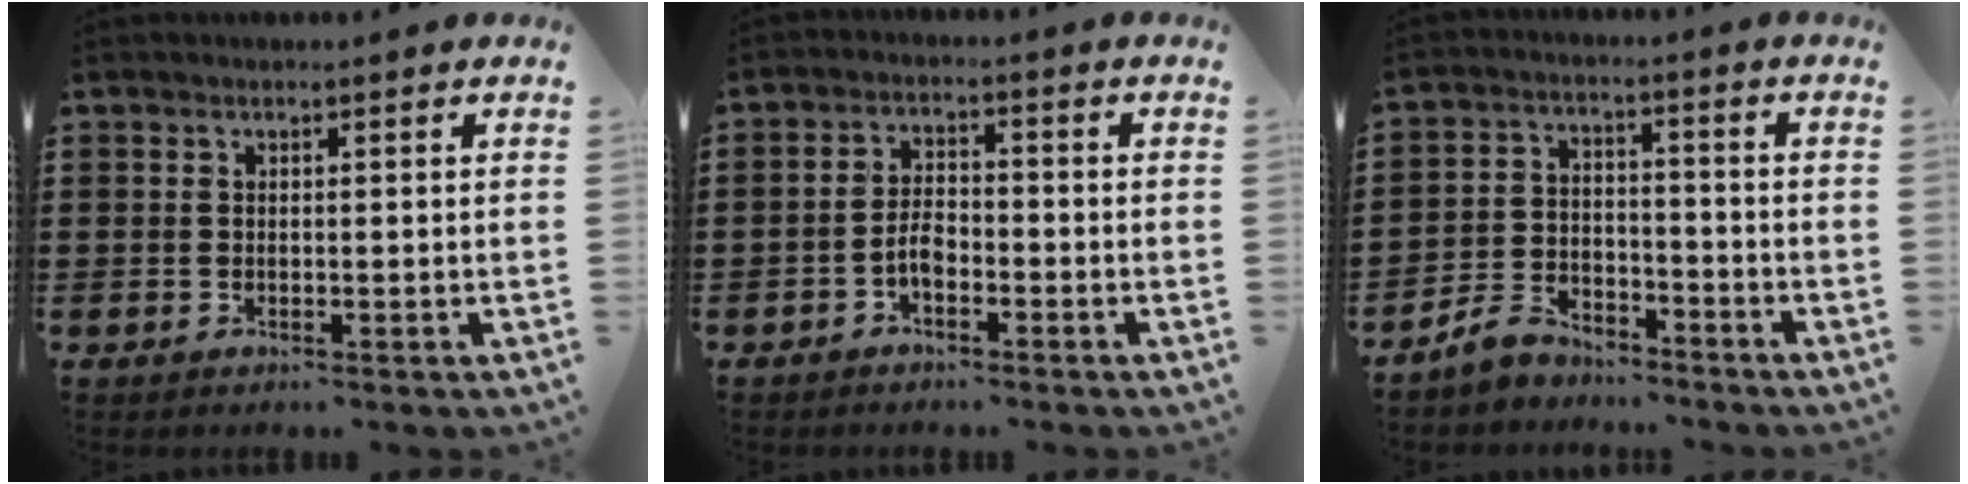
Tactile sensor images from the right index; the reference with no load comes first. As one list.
[{"total": 3.5, "force": [-1.7, 1.7, 2.6], "torque": [-0.062, 0.002, -0.038]}, {"total": 4.9, "force": [-4.5, 1.6, 0.8], "torque": [-0.031, 0.010, -0.095]}]